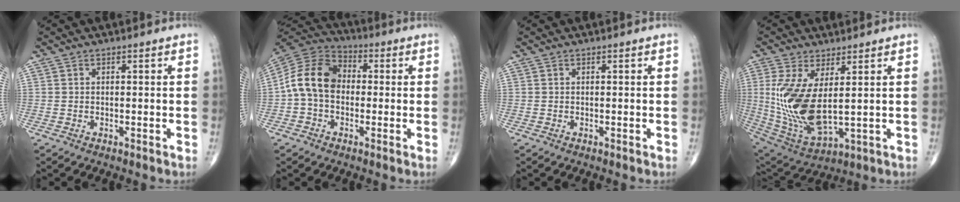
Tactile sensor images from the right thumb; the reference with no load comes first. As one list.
[{"total": 11.8, "force": [-0.7, 8.8, 7.8], "torque": [-0.135, 0.037, -0.027]}, {"total": 0.0}, {"total": 15.2, "force": [2.0, 6.4, 13.6], "torque": [-0.289, -0.026, 0.060]}]